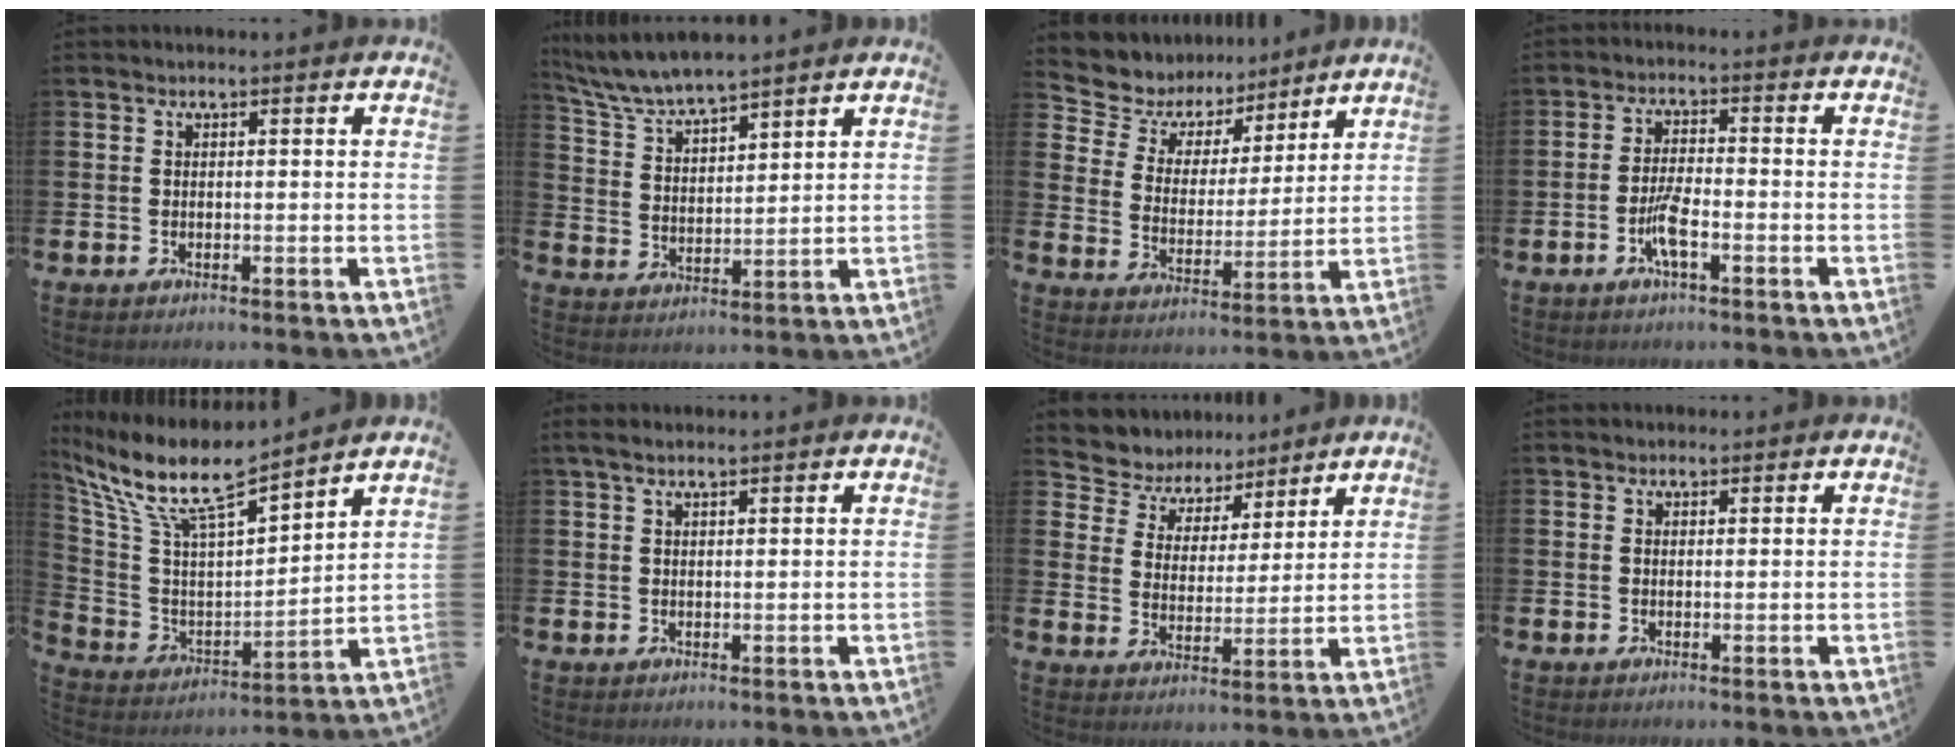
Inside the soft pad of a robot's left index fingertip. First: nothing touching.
{"total": 6.3, "force": [6.2, 0.6, 1.4], "torque": [-0.058, -0.030, 0.112]}
{"total": 7.0, "force": [5.9, 3.8, 0.4], "torque": [-0.053, -0.045, 0.104]}
{"total": 4.1, "force": [-1.7, 1.0, 3.6], "torque": [-0.083, 0.003, -0.033]}
{"total": 10.2, "force": [8.5, 1.9, 5.3], "torque": [-0.145, -0.059, 0.143]}
{"total": 1.7, "force": [1.3, 0.3, 1.0], "torque": [-0.020, 0.003, 0.023]}
{"total": 6.0, "force": [5.2, 2.8, -0.3], "torque": [-0.038, -0.038, 0.092]}
{"total": 0.9, "force": [0.8, 0.4, 0.0], "torque": [0.007, 0.002, 0.014]}